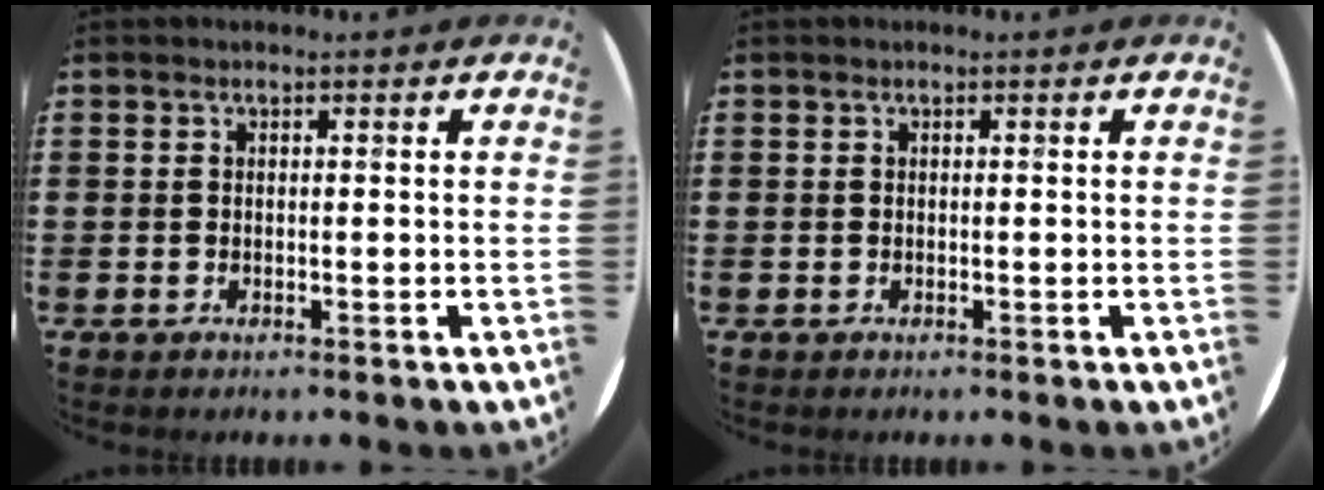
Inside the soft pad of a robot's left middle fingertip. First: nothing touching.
{"total": 0.0}